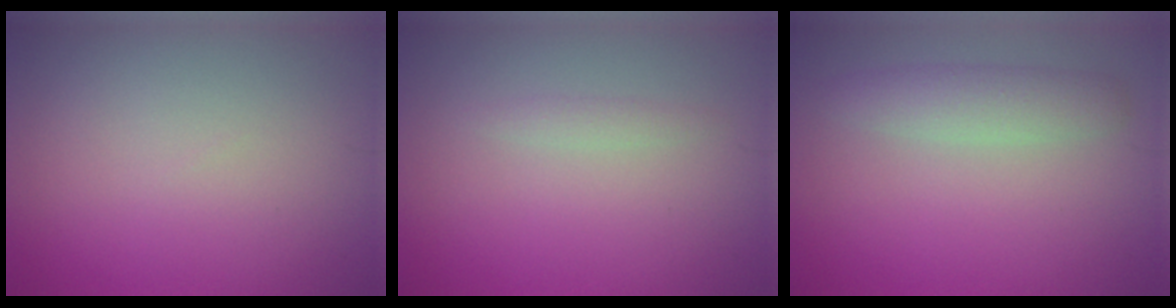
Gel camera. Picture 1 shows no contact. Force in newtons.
{"total": 0.8, "press": 0.8, "slide": 0.1}
{"total": 2.7, "press": 2.7, "slide": 0.1}